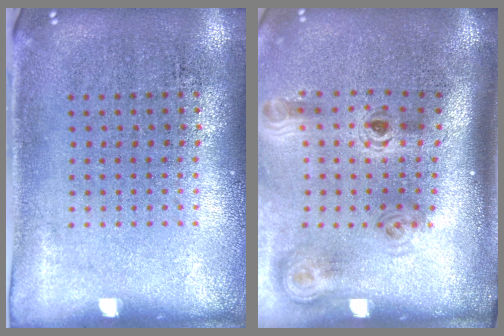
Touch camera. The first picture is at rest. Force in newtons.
{"total": 1.8, "press": 1.3, "slide": 1.3}